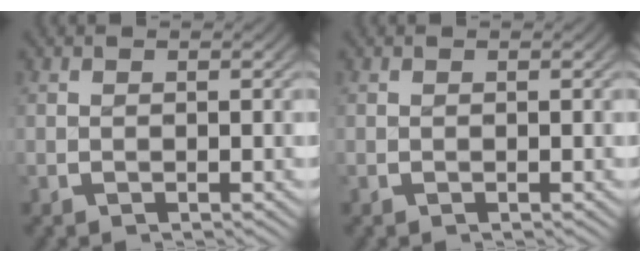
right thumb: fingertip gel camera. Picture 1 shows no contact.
{"total": 0.0}